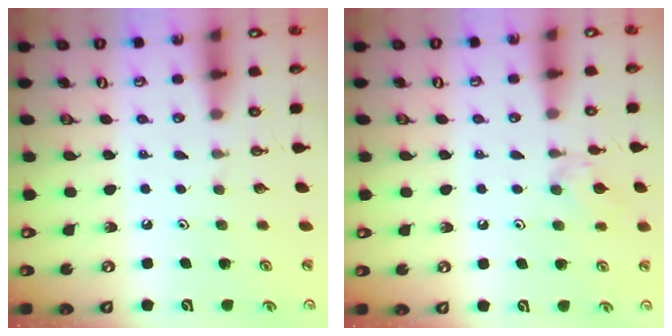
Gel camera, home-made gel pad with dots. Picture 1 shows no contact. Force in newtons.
{"total": 6.2, "press": 6.1, "slide": 0.9}